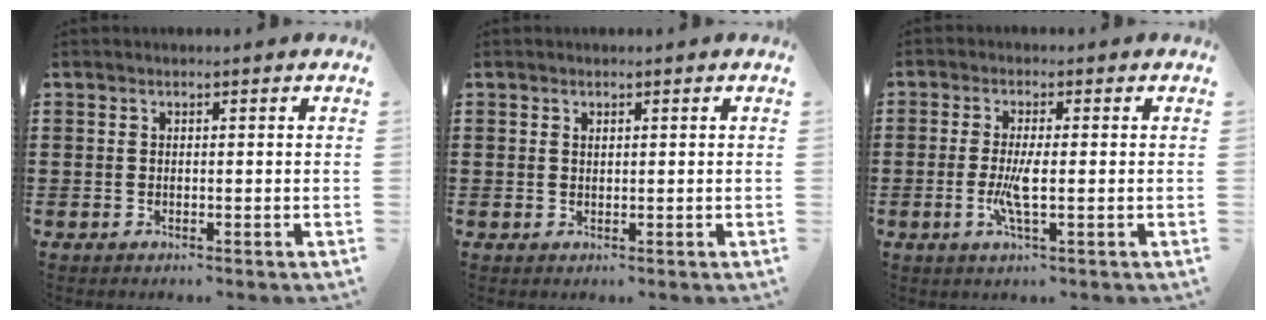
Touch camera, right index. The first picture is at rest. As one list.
[{"total": 0.6, "force": [0.4, 0.3, 0.2], "torque": [-0.005, 0.002, 0.008]}, {"total": 4.2, "force": [-0.8, 0.6, 4.1], "torque": [-0.093, -0.011, -0.021]}]